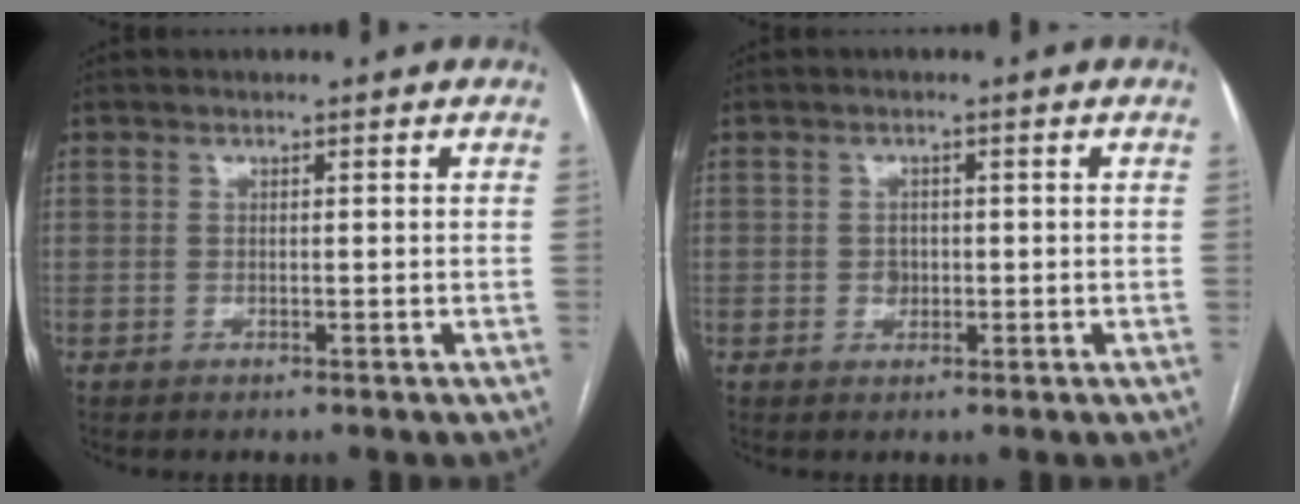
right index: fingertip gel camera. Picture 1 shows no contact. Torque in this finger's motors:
{"motor_torque": [0.22, 0.03, 0.00, 0.02]}